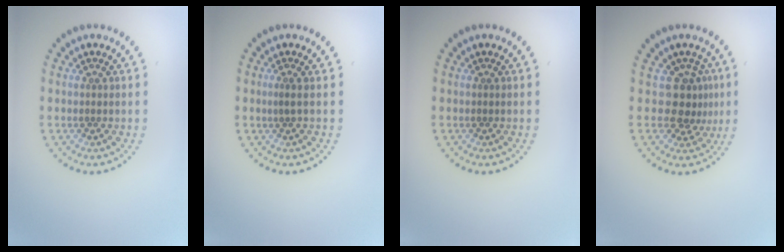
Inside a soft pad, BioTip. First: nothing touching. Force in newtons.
{"total": 0.7, "press": 0.3, "slide": 0.6}
{"total": 0.0}
{"total": 2.9, "press": 2.1, "slide": 2.0}